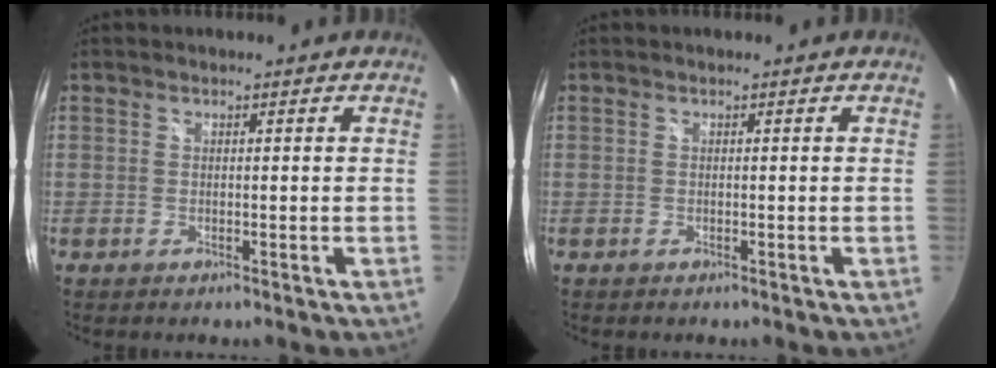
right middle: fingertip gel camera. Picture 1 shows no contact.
{"total": 0.0}